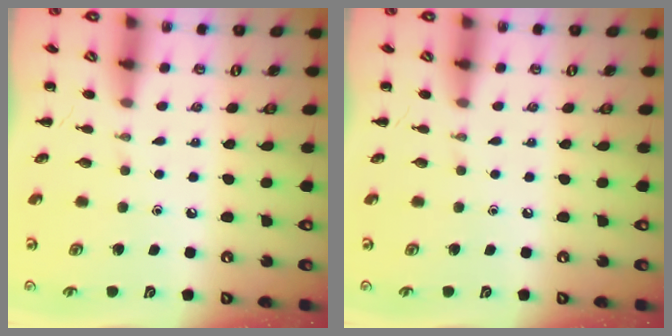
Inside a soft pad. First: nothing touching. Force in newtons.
{"total": 0.0}